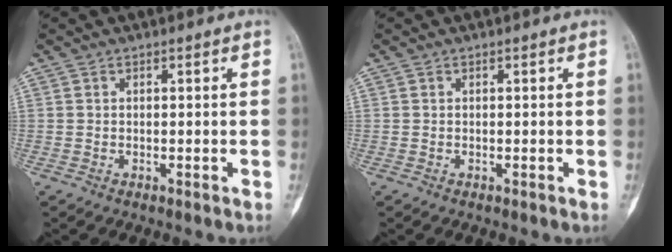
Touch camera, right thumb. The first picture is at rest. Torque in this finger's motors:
{"motor_torque": [0.03, 0.21, 0.00, 0.00, 0.03]}